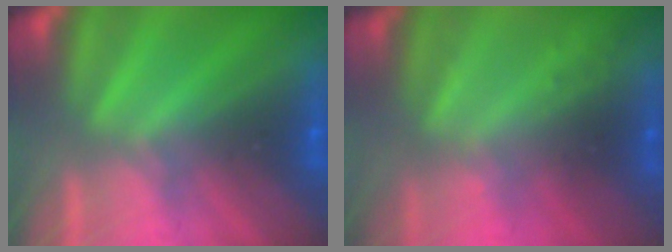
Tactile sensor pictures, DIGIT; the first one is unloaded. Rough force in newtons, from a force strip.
{"total": 2.3}